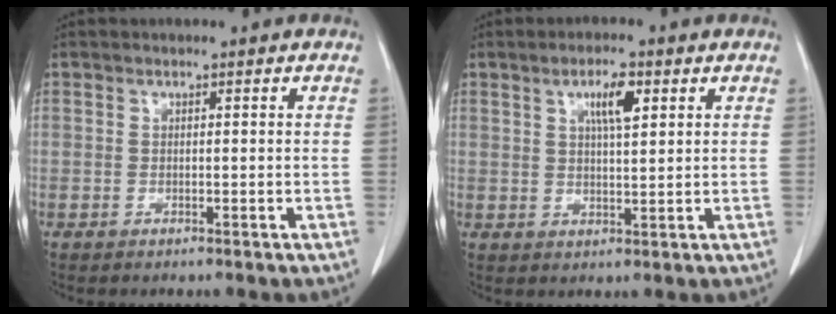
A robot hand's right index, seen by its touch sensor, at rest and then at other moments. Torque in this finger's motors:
{"motor_torque": [0.17, 0.13, 0.11, 0.03]}